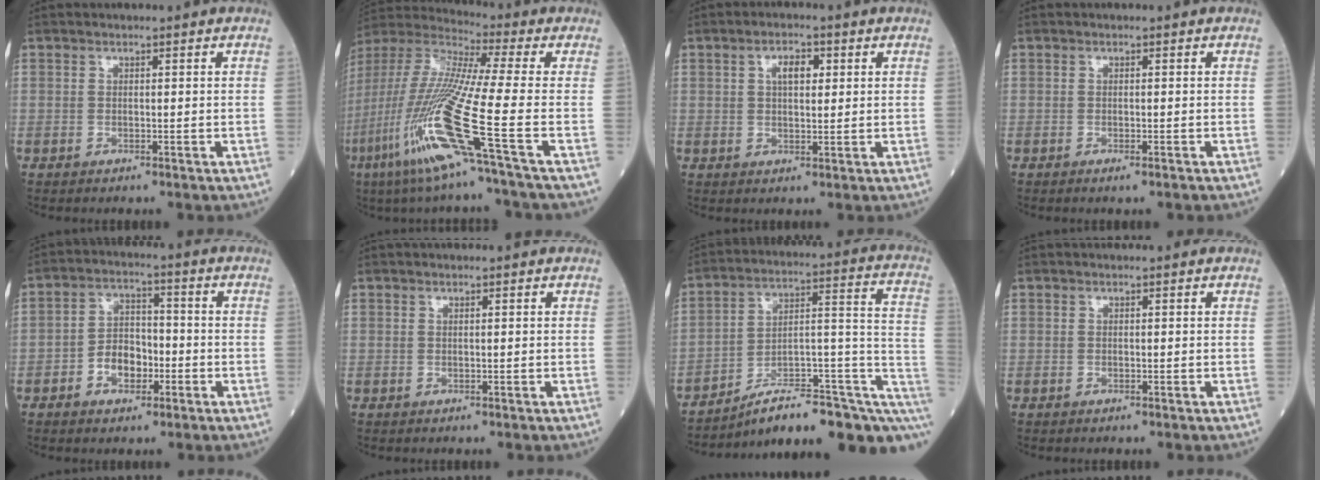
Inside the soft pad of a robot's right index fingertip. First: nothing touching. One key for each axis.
{"total": 19.8, "fx": -8.2, "fy": -1.5, "fz": 18.0, "tx": -0.402, "ty": -0.045, "tz": -0.174}
{"total": 3.8, "fx": 1.3, "fy": 1.7, "fz": 3.1, "tx": -0.054, "ty": 0.007, "tz": 0.020}
{"total": 1.0, "fx": -0.7, "fy": 0.0, "fz": 0.6, "tx": -0.012, "ty": -0.002, "tz": -0.011}
{"total": 6.2, "fx": -2.3, "fy": 3.9, "fz": 4.2, "tx": -0.076, "ty": 0.016, "tz": -0.043}
{"total": 0.0}
{"total": 18.5, "fx": -11.7, "fy": 4.9, "fz": 13.5, "tx": -0.120, "ty": 0.075, "tz": -0.165}
{"total": 0.0}